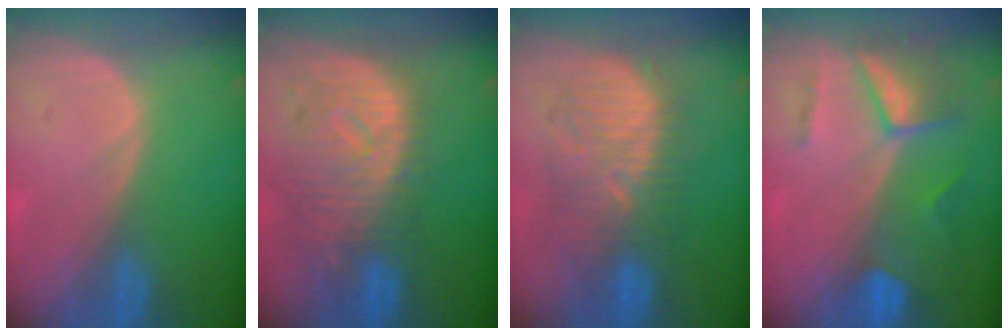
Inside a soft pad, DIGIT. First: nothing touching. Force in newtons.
{"total": 11.0, "press": 9.8, "slide": 5.0}
{"total": 9.4, "press": 9.4, "slide": 1.0}
{"total": 7.4, "press": 6.5, "slide": 3.4}